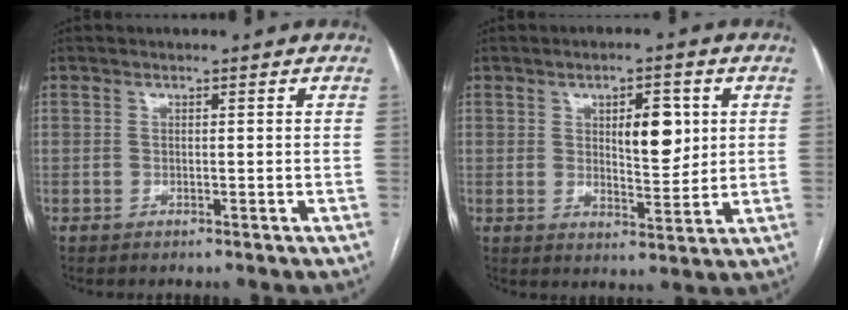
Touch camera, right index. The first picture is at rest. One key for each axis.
{"total": 7.0, "fx": 1.9, "fy": 2.7, "fz": 6.2, "tx": -0.092, "ty": -0.001, "tz": 0.034}